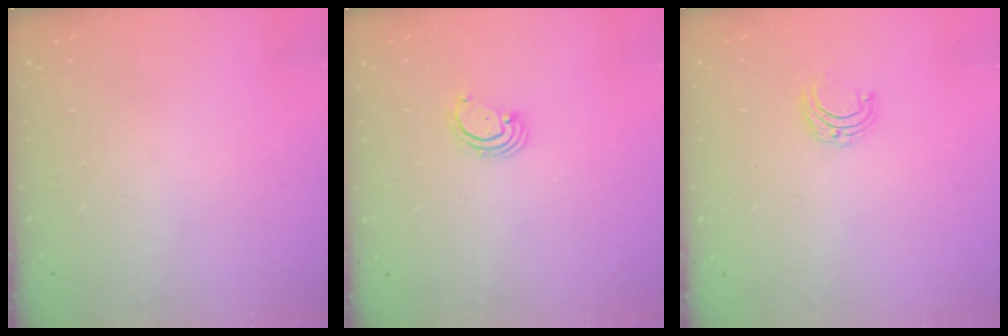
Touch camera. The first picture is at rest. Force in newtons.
{"total": 2.7, "press": 2.7, "slide": 0.3}
{"total": 4.9, "press": 4.8, "slide": 0.5}